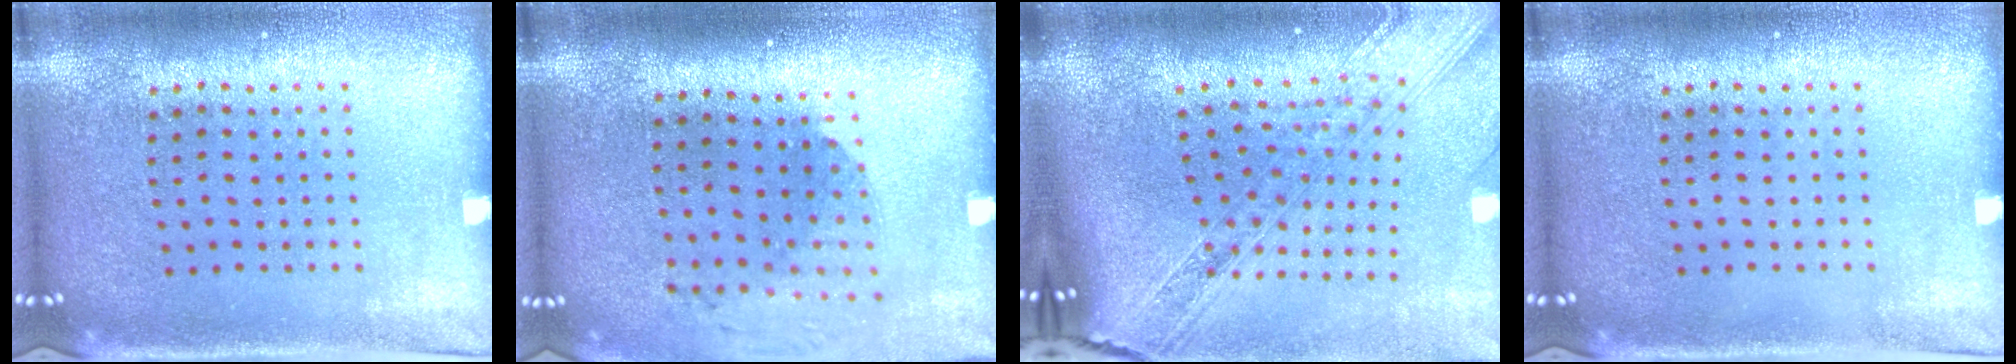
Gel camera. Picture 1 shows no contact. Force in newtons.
{"total": 1.8, "press": 1.4, "slide": 1.1}
{"total": 3.2, "press": 2.4, "slide": 2.1}
{"total": 0.0}